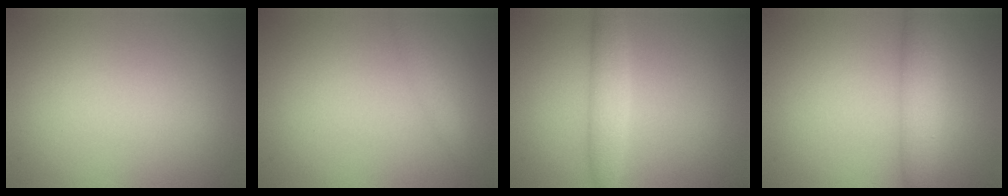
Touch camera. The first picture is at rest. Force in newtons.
{"total": 1.3, "press": 1.3, "slide": 0.1}
{"total": 2.8, "press": 2.8, "slide": 0.1}
{"total": 3.7, "press": 3.6, "slide": 0.2}